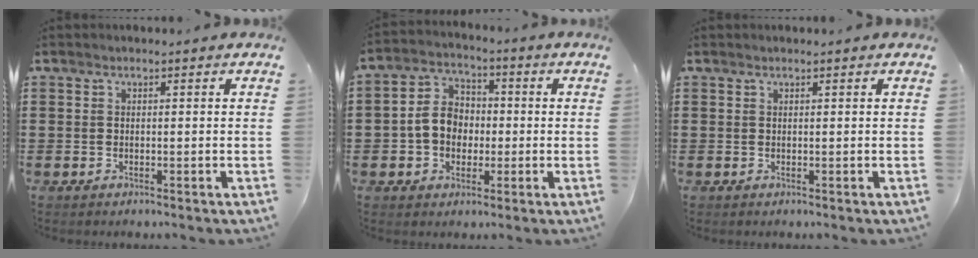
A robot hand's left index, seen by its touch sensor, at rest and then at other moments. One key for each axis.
{"total": 6.6, "fx": -0.7, "fy": 5.5, "fz": 3.6, "tx": -0.086, "ty": 0.017, "tz": -0.017}
{"total": 0.0}